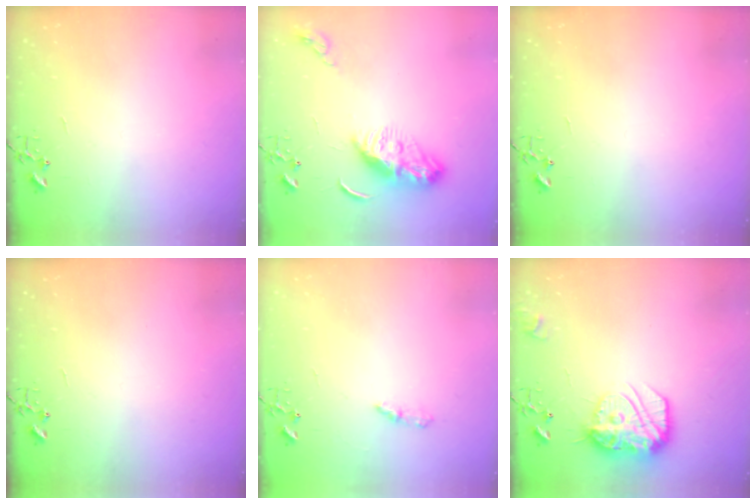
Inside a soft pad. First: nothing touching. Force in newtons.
{"total": 10.9, "press": 10.9, "slide": 0.4}
{"total": 0.0}
{"total": 0.0}
{"total": 4.2, "press": 4.2, "slide": 0.5}
{"total": 16.5, "press": 16.5, "slide": 1.4}